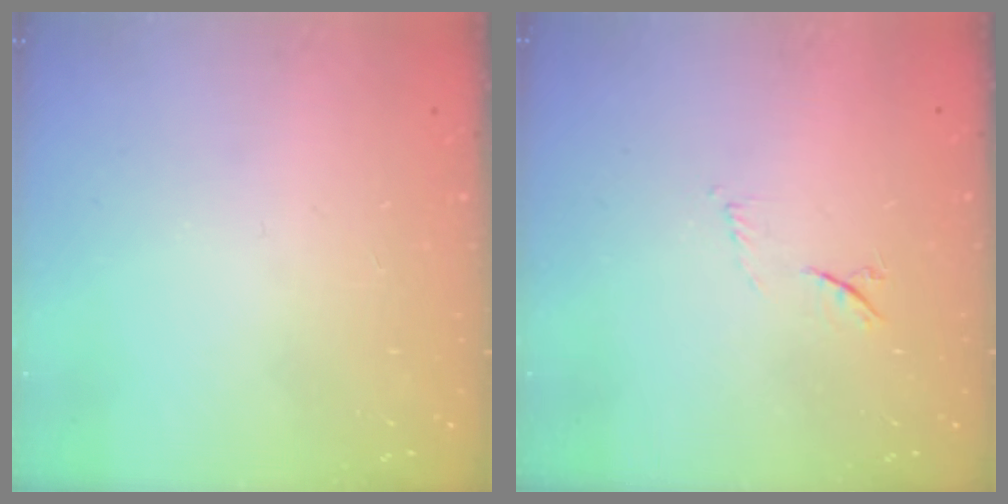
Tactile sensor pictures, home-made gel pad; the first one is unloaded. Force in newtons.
{"total": 4.7, "press": 4.6, "slide": 1.2}